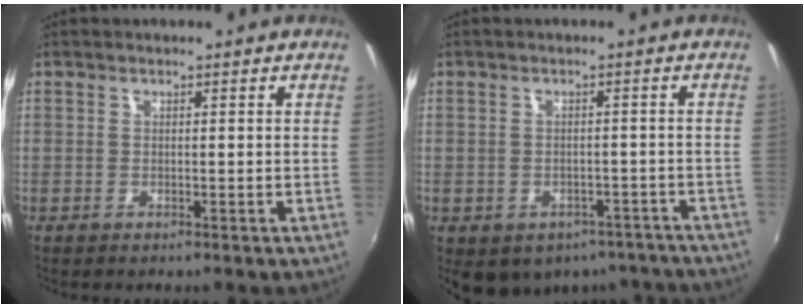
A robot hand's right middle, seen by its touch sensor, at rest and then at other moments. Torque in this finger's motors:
{"motor_torque": [1.07, -1.07, 0.34, 0.11]}